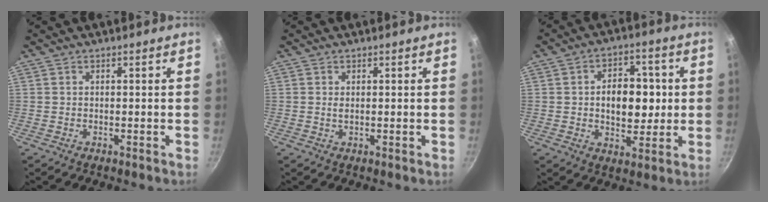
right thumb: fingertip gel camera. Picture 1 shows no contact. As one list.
[{"total": 0.8, "force": [0.2, 0.3, 0.7], "torque": [-0.015, -0.001, 0.002]}, {"total": 11.5, "force": [0.6, 7.5, 8.6], "torque": [-0.082, 0.006, 0.010]}]